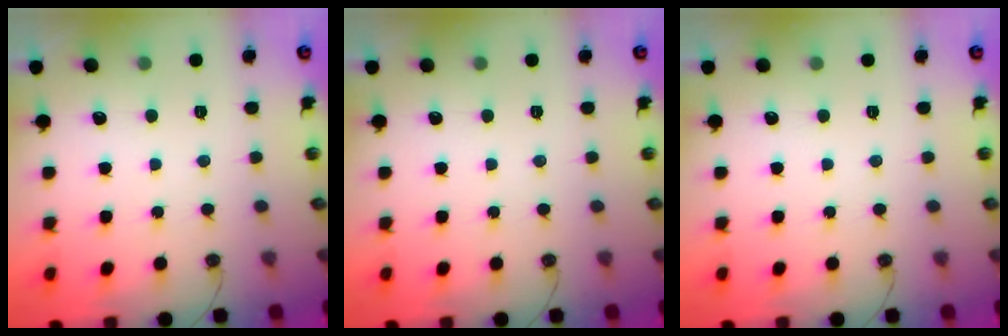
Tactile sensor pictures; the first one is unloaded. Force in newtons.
{"total": 0.0}
{"total": 0.0}